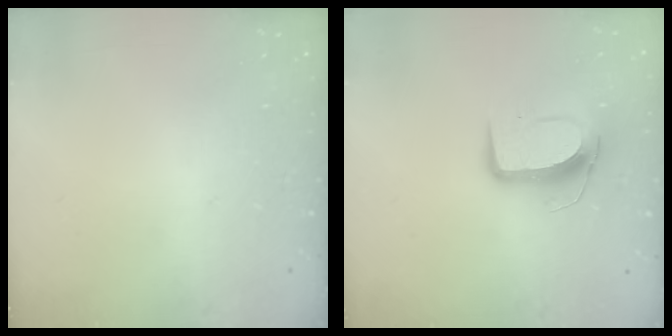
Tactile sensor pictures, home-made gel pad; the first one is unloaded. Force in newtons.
{"total": 10.0, "press": 10.0, "slide": 0.3}